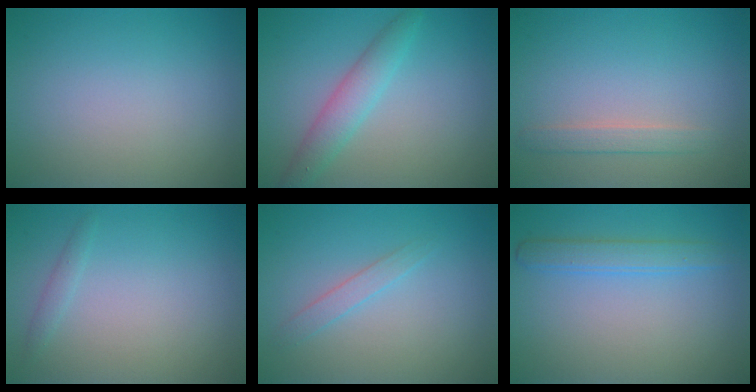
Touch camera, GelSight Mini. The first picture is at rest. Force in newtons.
{"total": 3.0, "press": 3.0, "slide": 0.2}
{"total": 1.5, "press": 1.5, "slide": 0.1}
{"total": 0.8, "press": 0.8, "slide": 0.1}
{"total": 1.2, "press": 1.2, "slide": 0.0}
{"total": 2.2, "press": 2.2, "slide": 0.2}